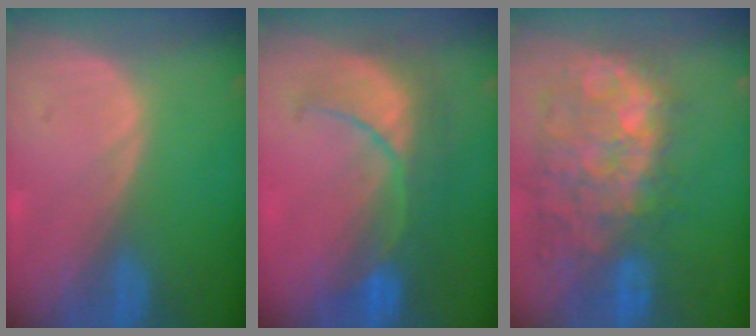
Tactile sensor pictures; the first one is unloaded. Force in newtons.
{"total": 8.3, "press": 8.3, "slide": 0.7}
{"total": 12.5, "press": 11.3, "slide": 5.4}